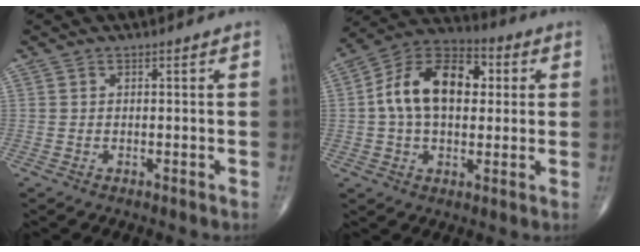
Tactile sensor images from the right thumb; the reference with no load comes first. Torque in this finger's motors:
{"motor_torque": [0.40, 0.48, 0.55, -0.47, 0.38]}